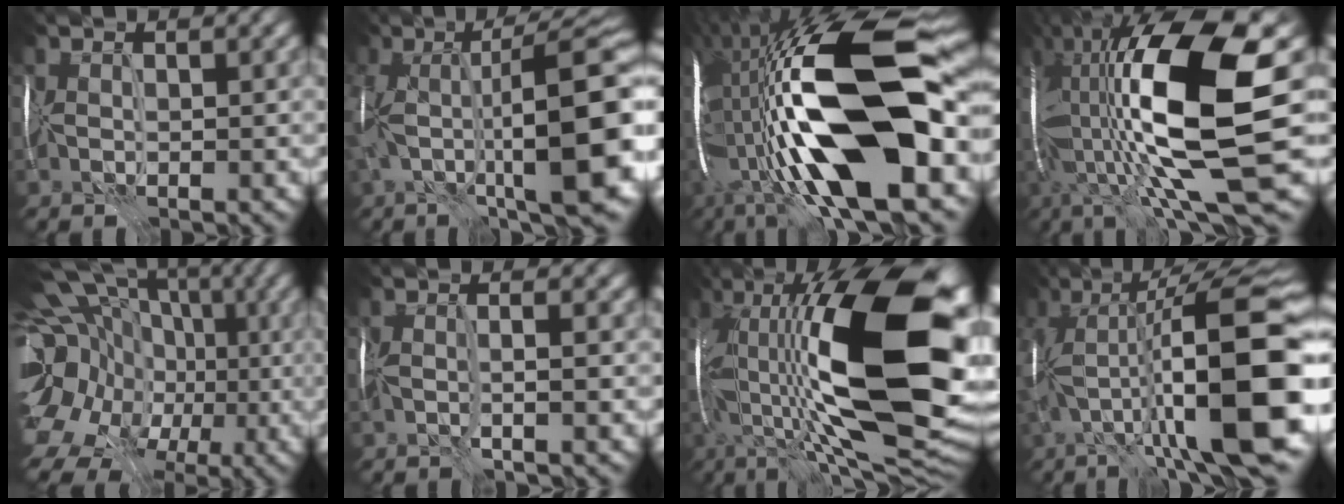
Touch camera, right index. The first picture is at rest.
{"total": 12.5, "force": [-0.9, 3.1, 12.1], "torque": [-0.195, 0.008, -0.009]}
{"total": 20.7, "force": [-2.5, 6.8, 19.4], "torque": [-0.376, 0.011, -0.044]}
{"total": 18.1, "force": [0.4, 5.7, 17.2], "torque": [-0.347, 0.005, 0.017]}
{"total": 19.7, "force": [-3.4, 16.0, 10.9], "torque": [-0.189, -0.007, -0.073]}
{"total": 1.4, "force": [-0.3, 0.0, 1.3], "torque": [-0.026, -0.004, -0.007]}
{"total": 19.6, "force": [1.7, 8.1, 17.7], "torque": [-0.332, 0.018, 0.015]}
{"total": 14.4, "force": [-2.6, 3.1, 13.8], "torque": [-0.233, 0.025, -0.035]}